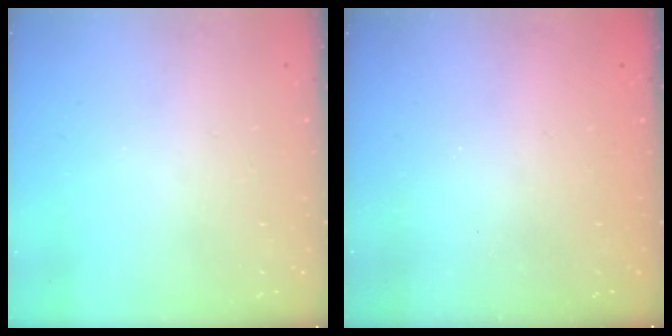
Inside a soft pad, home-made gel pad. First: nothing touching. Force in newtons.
{"total": 2.2, "press": 2.1, "slide": 0.8}